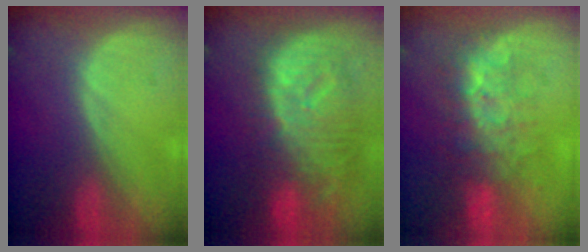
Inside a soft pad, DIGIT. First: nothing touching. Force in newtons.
{"total": 12.5, "press": 10.8, "slide": 6.3}
{"total": 7.6, "press": 7.3, "slide": 2.2}